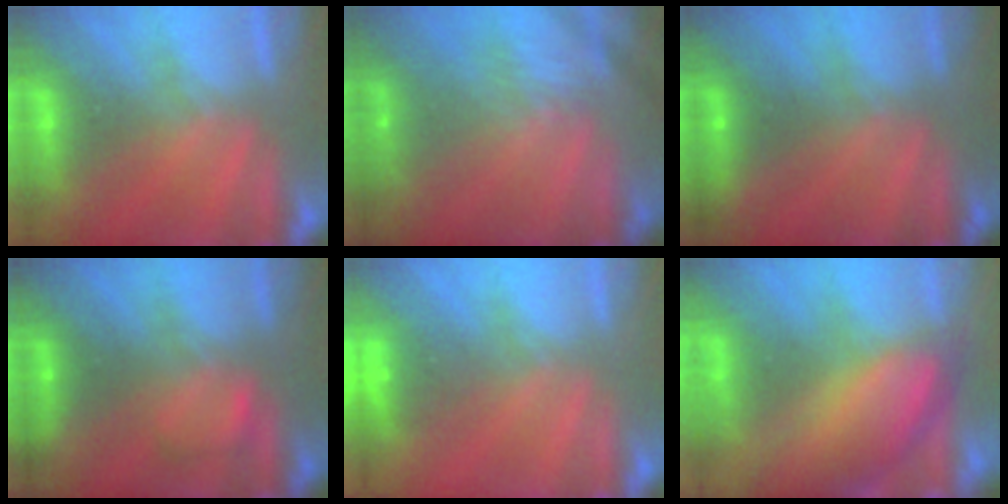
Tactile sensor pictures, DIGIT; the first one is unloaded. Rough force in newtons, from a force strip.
{"total": 2.2}
{"total": 1.7}
{"total": 2.3}
{"total": 4.6}
{"total": 7.5}